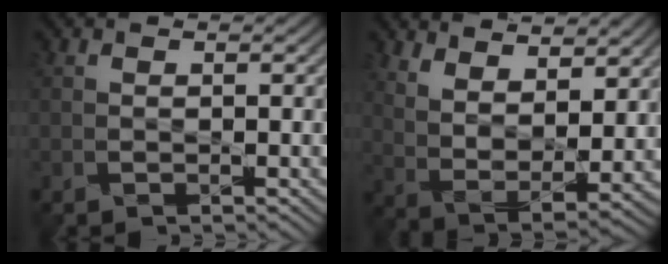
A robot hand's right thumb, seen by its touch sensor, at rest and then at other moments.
{"total": 9.1, "force": [6.5, 3.3, 5.5], "torque": [-0.126, -0.014, 0.121]}